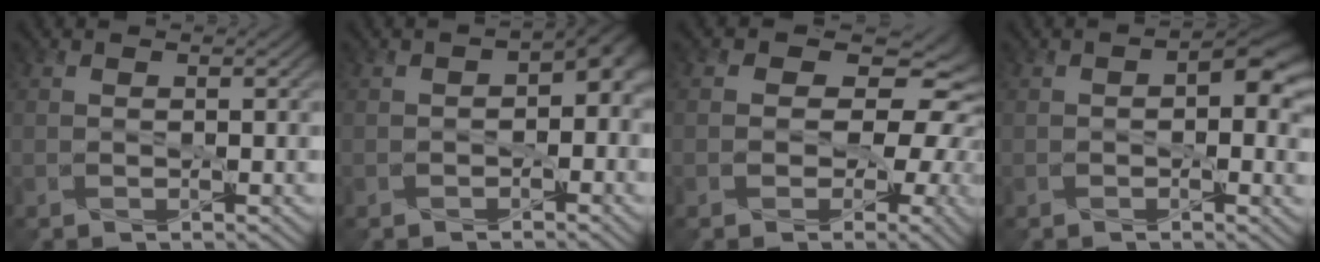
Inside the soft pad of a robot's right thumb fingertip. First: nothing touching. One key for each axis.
{"total": 4.6, "fx": -0.6, "fy": 3.1, "fz": 3.4, "tx": -0.039, "ty": -0.012, "tz": -0.011}
{"total": 14.1, "fx": -0.3, "fy": 11.2, "fz": 8.6, "tx": -0.117, "ty": 0.029, "tz": -0.035}
{"total": 5.4, "fx": 0.6, "fy": 3.2, "fz": 4.3, "tx": -0.049, "ty": -0.005, "tz": 0.007}